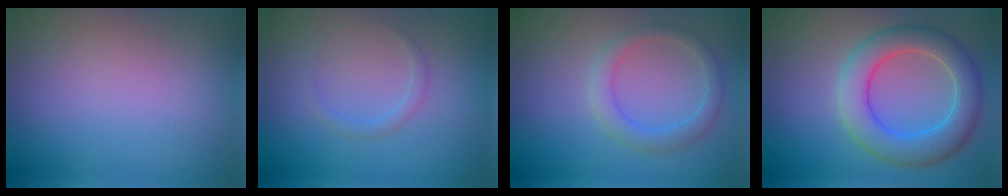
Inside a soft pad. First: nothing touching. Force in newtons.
{"total": 1.0, "press": 1.0, "slide": 0.0}
{"total": 2.4, "press": 2.4, "slide": 0.1}
{"total": 5.8, "press": 5.8, "slide": 0.3}